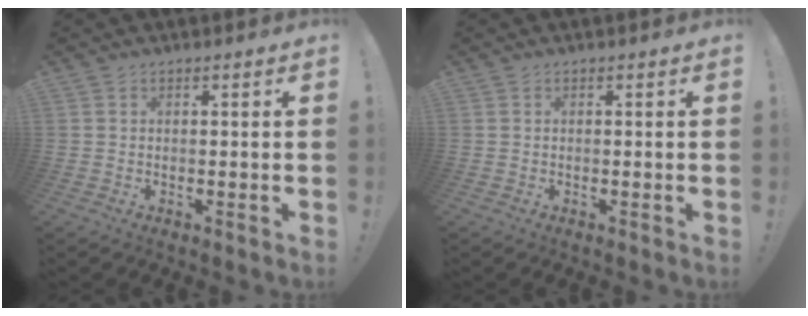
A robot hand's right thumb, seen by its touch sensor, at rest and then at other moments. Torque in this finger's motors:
{"motor_torque": [0.00, 0.00, 0.00, 0.00, 0.01]}